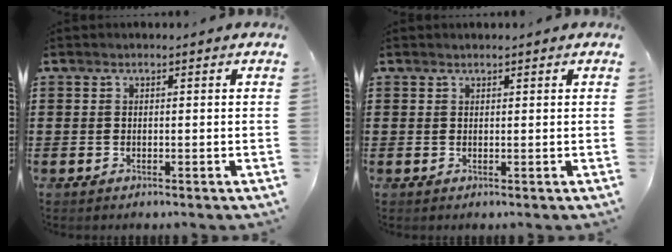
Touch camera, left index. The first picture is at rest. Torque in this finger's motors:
{"motor_torque": [0.19, 0.23, -0.03, -0.01]}